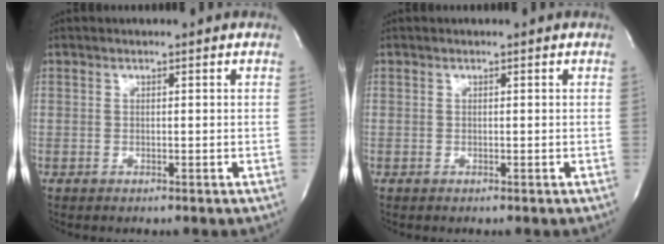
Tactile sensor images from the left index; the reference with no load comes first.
{"total": 0.0}